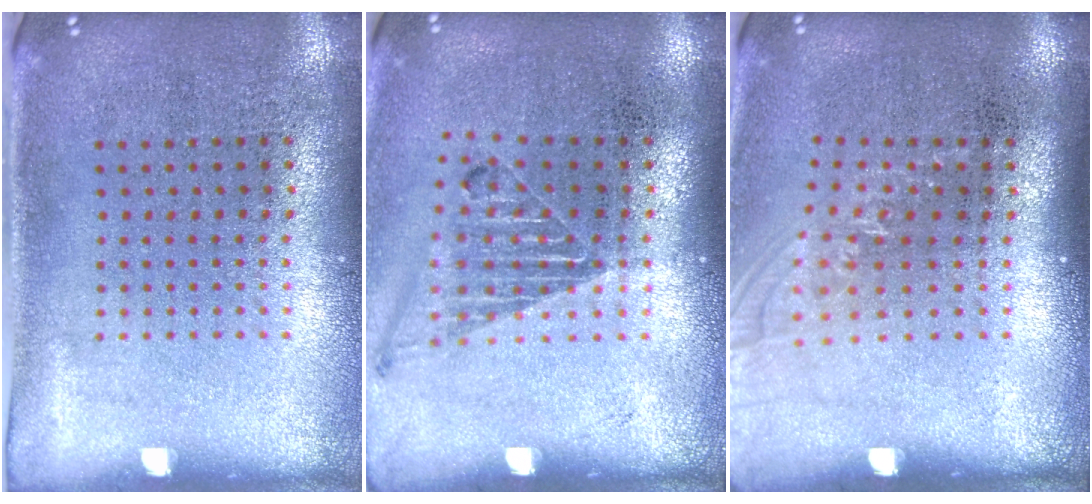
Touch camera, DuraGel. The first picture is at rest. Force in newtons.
{"total": 1.2, "press": 1.1, "slide": 0.3}
{"total": 1.1, "press": 0.9, "slide": 0.5}